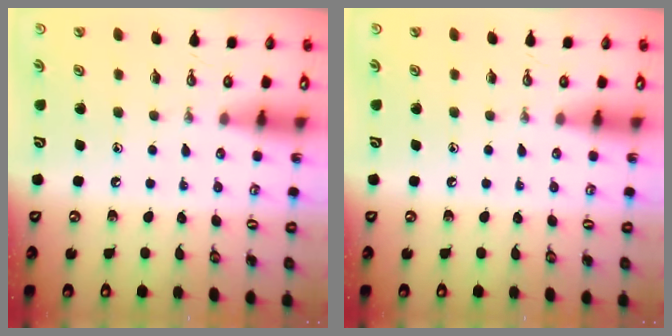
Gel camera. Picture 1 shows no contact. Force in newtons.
{"total": 0.0}